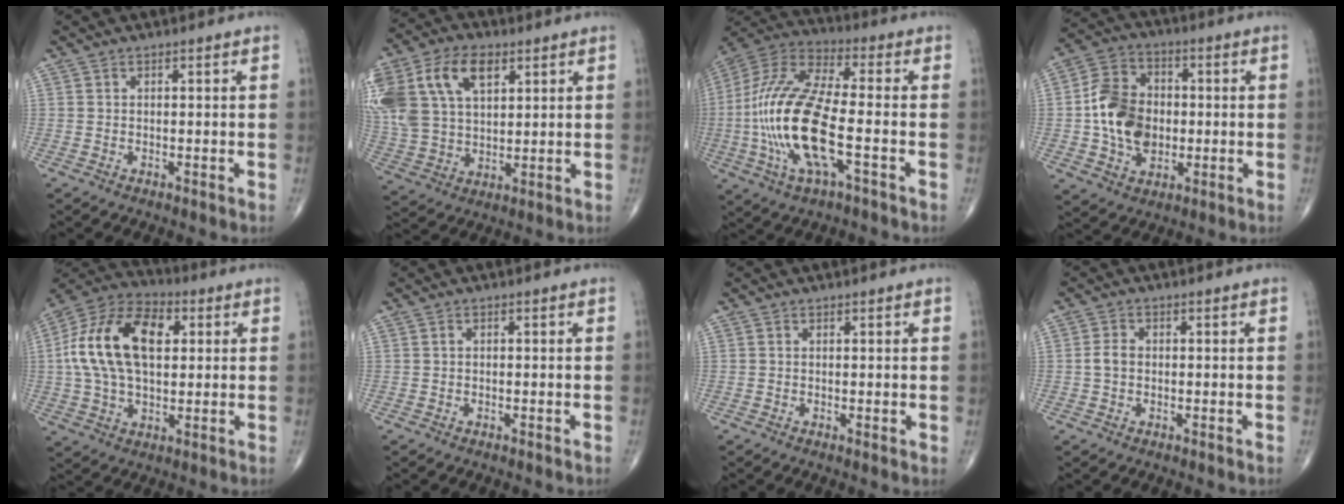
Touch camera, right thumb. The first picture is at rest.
{"total": 21.1, "force": [8.1, 13.3, 14.3], "torque": [-0.324, 0.018, 0.155]}
{"total": 21.3, "force": [-4.2, 7.0, 19.7], "torque": [-0.441, 0.020, -0.077]}
{"total": 13.8, "force": [-0.7, 10.3, 9.1], "torque": [-0.141, 0.020, -0.015]}
{"total": 19.9, "force": [3.4, 11.8, 15.6], "torque": [-0.283, 0.020, 0.052]}
{"total": 0.6, "force": [0.0, 0.4, 0.4], "torque": [-0.009, 0.002, -0.002]}
{"total": 0.8, "force": [0.1, 0.3, 0.7], "torque": [-0.013, -0.004, -0.001]}
{"total": 2.6, "force": [-0.2, 2.0, 1.7], "torque": [-0.033, 0.009, -0.009]}